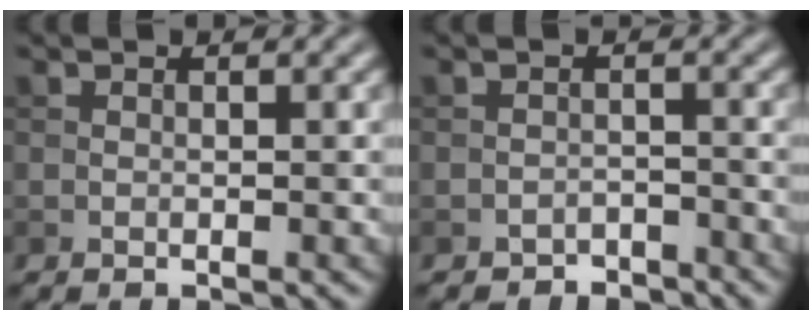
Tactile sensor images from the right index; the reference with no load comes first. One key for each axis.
{"total": 1.8, "fx": -1.7, "fy": 0.6, "fz": 0.1, "tx": 0.005, "ty": 0.007, "tz": -0.028}